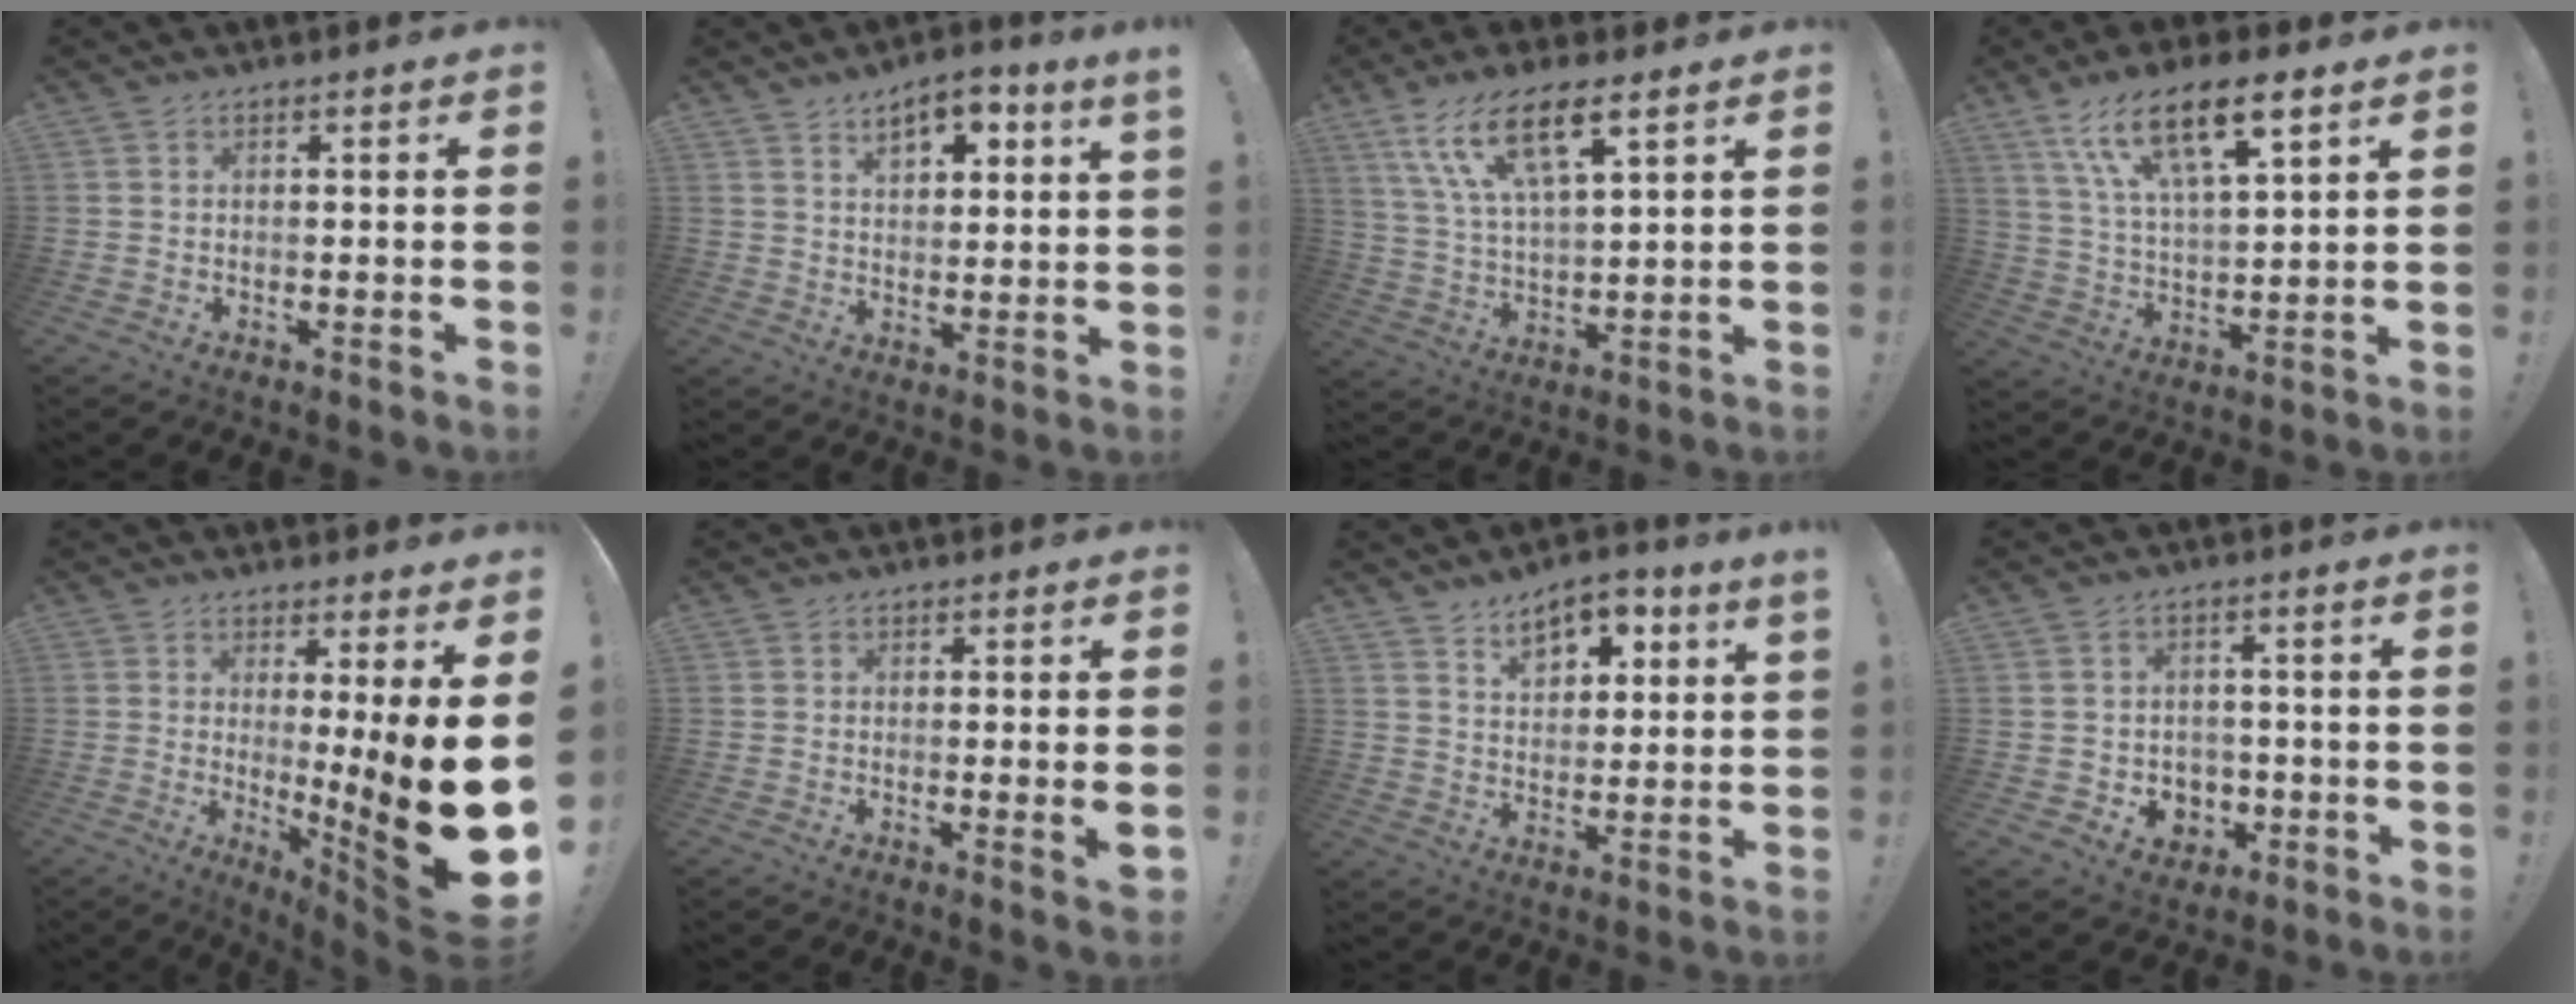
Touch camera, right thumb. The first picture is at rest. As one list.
[{"total": 7.2, "force": [4.9, 2.1, 4.9], "torque": [-0.064, -0.023, 0.082]}, {"total": 15.0, "force": [8.8, 5.1, 11.0], "torque": [-0.202, -0.029, 0.152]}, {"total": 17.1, "force": [9.9, 6.2, 12.4], "torque": [-0.211, -0.042, 0.167]}, {"total": 15.9, "force": [-0.5, -0.6, 15.9], "torque": [-0.224, -0.051, -0.007]}, {"total": 2.9, "force": [0.3, -0.1, 2.9], "torque": [-0.030, -0.012, 0.005]}, {"total": 8.9, "force": [6.4, 3.8, 4.9], "torque": [-0.064, -0.031, 0.114]}, {"total": 5.6, "force": [-0.3, 5.4, 1.6], "torque": [-0.014, 0.001, 0.002]}]